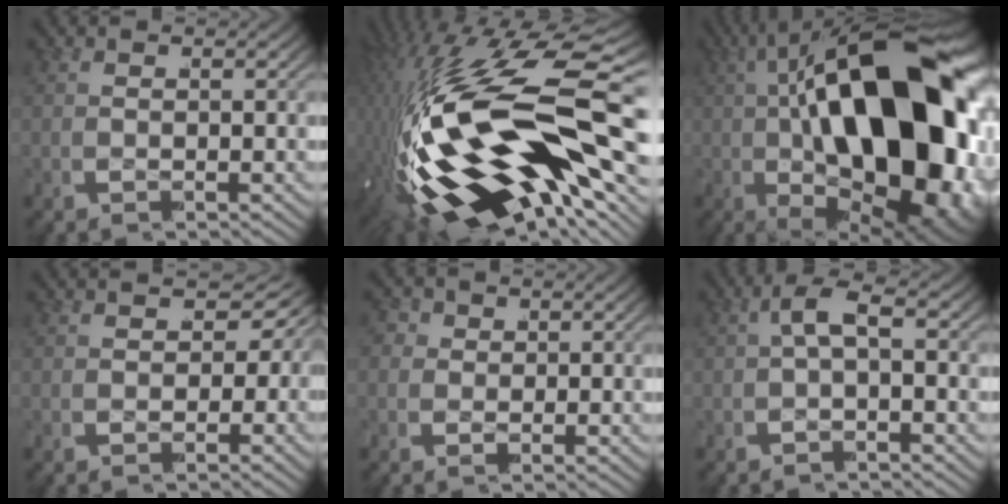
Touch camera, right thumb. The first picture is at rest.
{"total": 20.1, "force": [-4.4, 9.8, 17.0], "torque": [-0.369, -0.038, -0.049]}
{"total": 32.2, "force": [-2.6, 16.6, 27.4], "torque": [-0.447, -0.041, -0.015]}
{"total": 4.6, "force": [0.2, 2.8, 3.6], "torque": [-0.047, -0.012, 0.008]}
{"total": 2.7, "force": [0.2, 2.6, 0.9], "torque": [-0.028, -0.014, 0.005]}
{"total": 3.7, "force": [-0.3, 1.6, 3.3], "torque": [-0.058, 0.017, -0.015]}